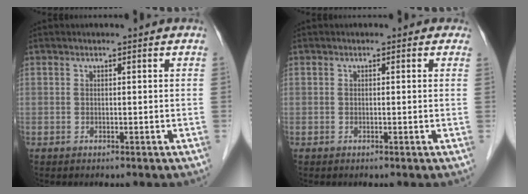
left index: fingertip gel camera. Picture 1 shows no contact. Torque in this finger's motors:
{"motor_torque": [0.80, -0.74, 0.13, 0.02]}